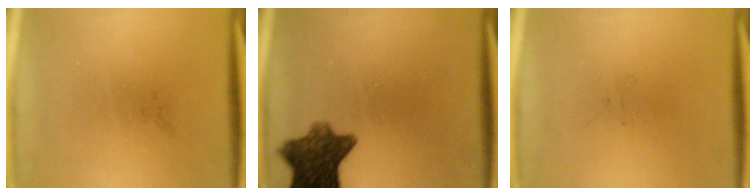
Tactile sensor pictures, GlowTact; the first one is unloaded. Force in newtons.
{"total": 9.4}
{"total": 0.0}